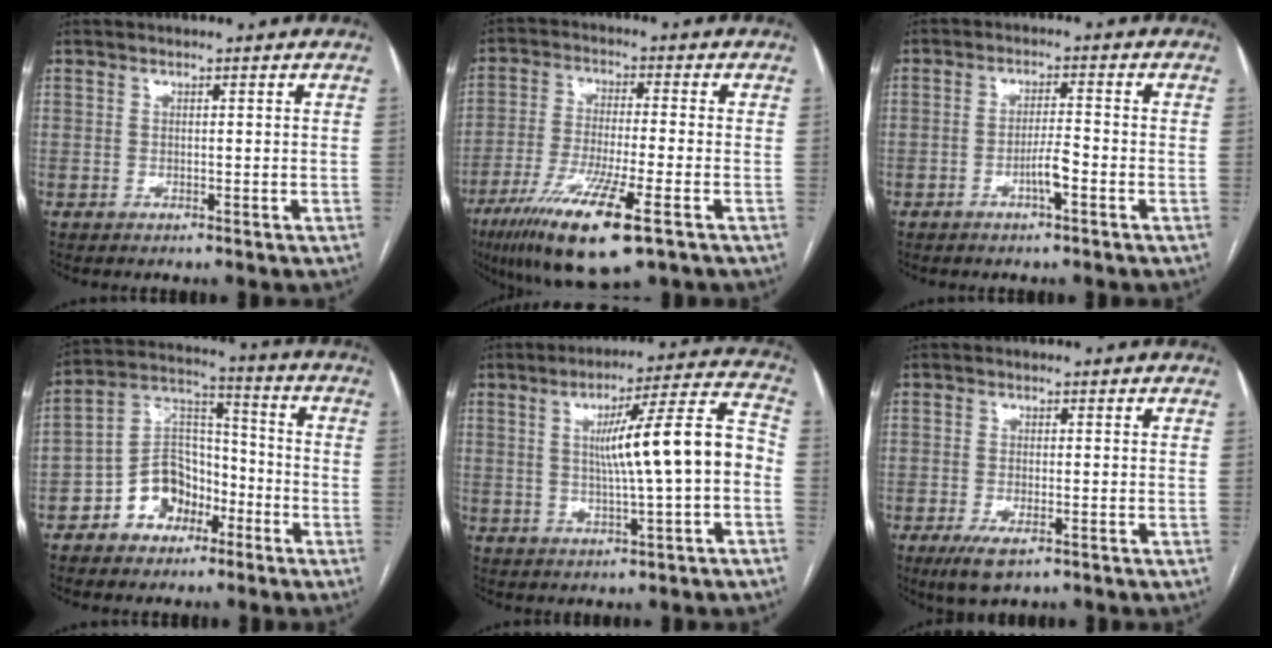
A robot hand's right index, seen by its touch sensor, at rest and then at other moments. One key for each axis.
{"total": 14.1, "fx": -7.6, "fy": 1.3, "fz": 11.7, "tx": -0.229, "ty": -0.036, "tz": -0.132}
{"total": 3.6, "fx": -1.6, "fy": 0.3, "fz": 3.2, "tx": -0.058, "ty": 0.000, "tz": -0.030}
{"total": 9.8, "fx": -4.9, "fy": 7.0, "fz": 4.8, "tx": -0.098, "ty": 0.034, "tz": -0.085}
{"total": 13.0, "fx": -0.4, "fy": 0.3, "fz": 13.0, "tx": -0.192, "ty": 0.024, "tz": -0.007}
{"total": 4.3, "fx": -2.4, "fy": 1.4, "fz": 3.3, "tx": -0.062, "ty": -0.008, "tz": -0.034}